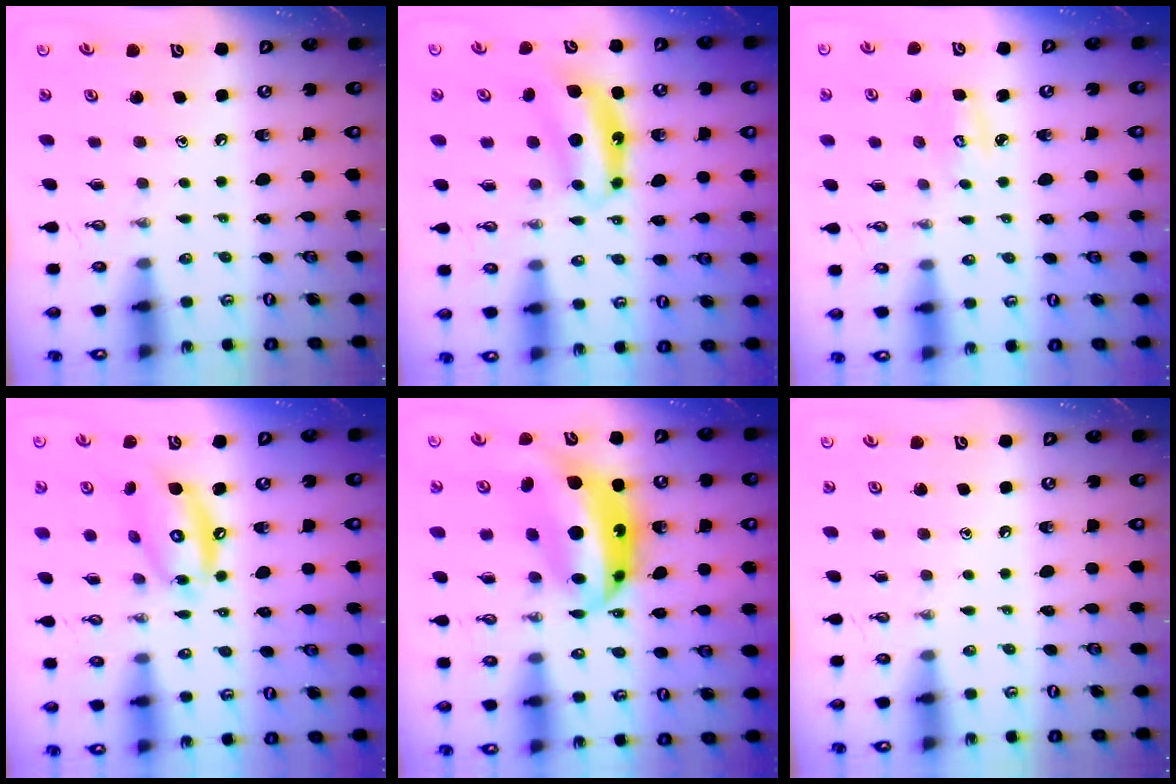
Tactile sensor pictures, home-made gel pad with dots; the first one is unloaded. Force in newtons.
{"total": 6.8, "press": 6.8, "slide": 0.2}
{"total": 2.6, "press": 2.6, "slide": 0.1}
{"total": 13.8, "press": 13.7, "slide": 1.2}
{"total": 16.3, "press": 16.3, "slide": 1.6}
{"total": 0.0}